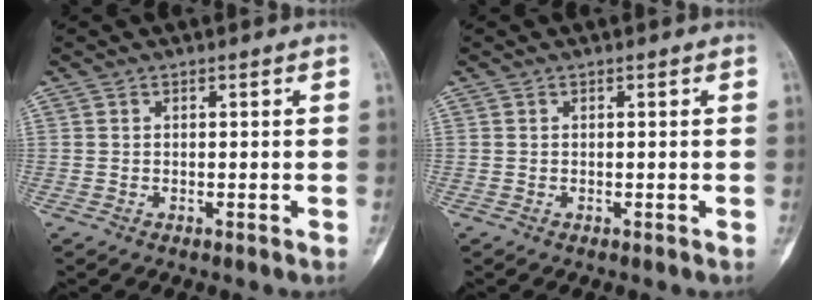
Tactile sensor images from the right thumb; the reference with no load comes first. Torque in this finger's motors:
{"motor_torque": [0.05, 0.05, 0.04, 0.06, 0.10]}